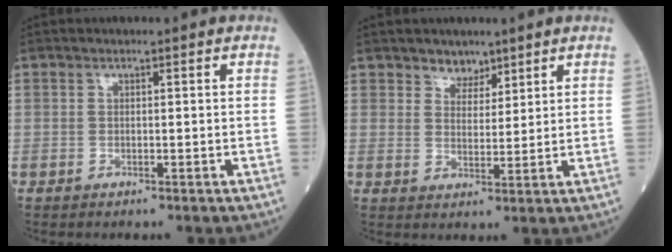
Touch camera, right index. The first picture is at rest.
{"total": 3.4, "force": [2.7, 2.0, 0.5], "torque": [-0.004, -0.001, 0.045]}